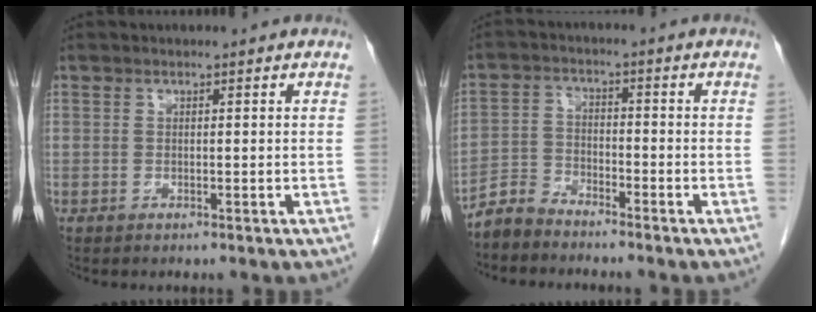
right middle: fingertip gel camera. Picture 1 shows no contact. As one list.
[{"total": 4.3, "force": [-4.1, 1.1, 0.2], "torque": [-0.003, -0.006, -0.083]}]